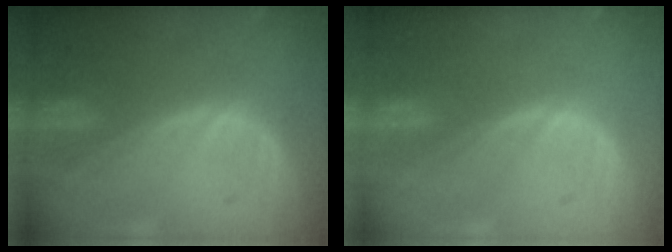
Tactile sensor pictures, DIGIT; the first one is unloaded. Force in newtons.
{"total": 0.0}